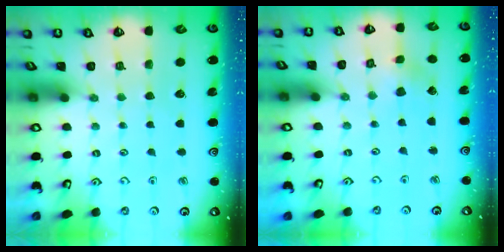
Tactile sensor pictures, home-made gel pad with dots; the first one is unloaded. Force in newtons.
{"total": 2.0, "press": 2.0, "slide": 0.1}